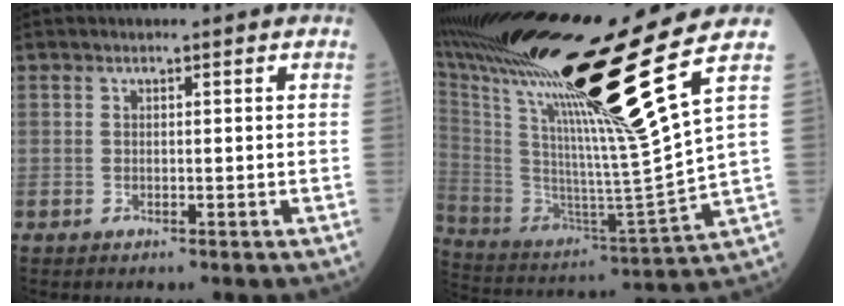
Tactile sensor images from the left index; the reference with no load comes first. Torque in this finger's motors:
{"motor_torque": [0.29, -0.46, 1.05, 0.21]}